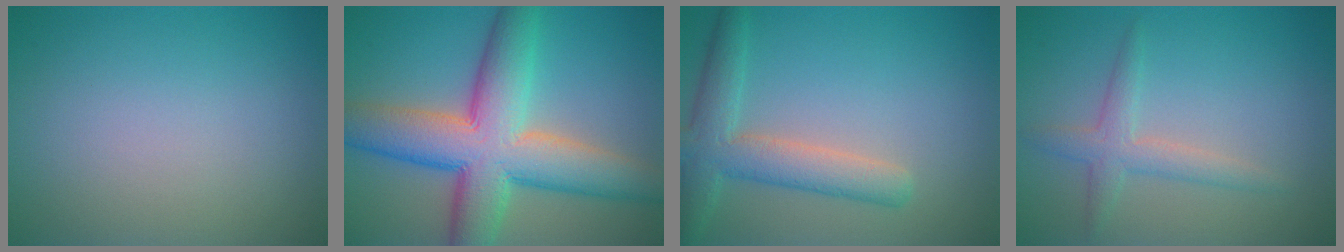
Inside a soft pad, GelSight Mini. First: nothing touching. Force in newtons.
{"total": 11.2, "press": 11.2, "slide": 0.2}
{"total": 4.8, "press": 4.8, "slide": 0.1}
{"total": 2.5, "press": 2.5, "slide": 0.1}